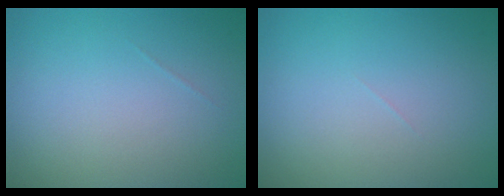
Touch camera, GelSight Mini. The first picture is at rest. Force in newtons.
{"total": 0.0}